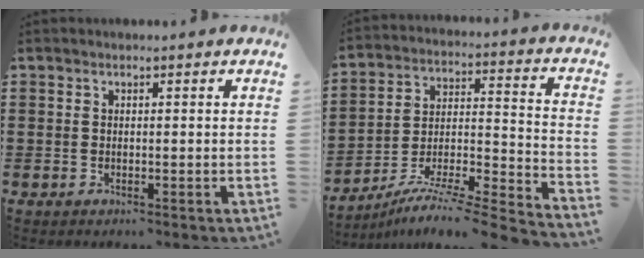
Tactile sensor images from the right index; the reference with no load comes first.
{"total": 7.1, "force": [-6.0, 0.1, 3.8], "torque": [-0.061, -0.007, -0.122]}